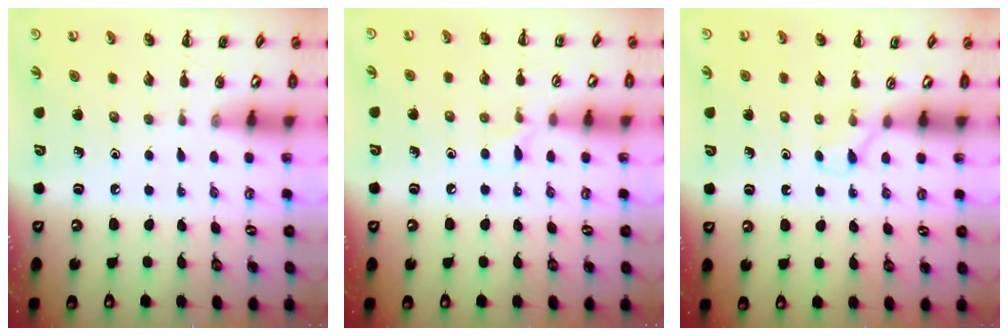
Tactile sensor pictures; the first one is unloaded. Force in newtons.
{"total": 4.0, "press": 3.6, "slide": 1.6}
{"total": 2.5, "press": 2.3, "slide": 1.0}